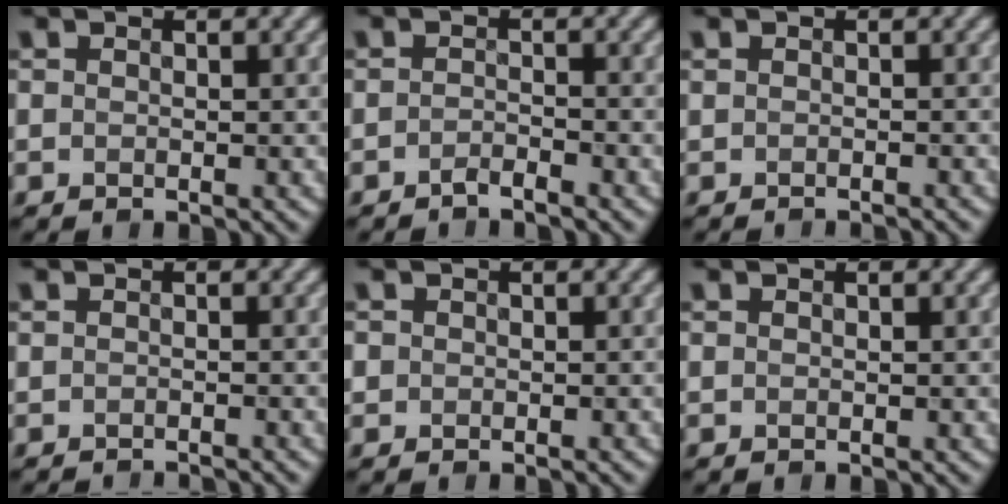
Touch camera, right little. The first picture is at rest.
{"total": 1.1, "force": [-1.1, 0.1, 0.3], "torque": [-0.006, 0.002, -0.021]}
{"total": 0.9, "force": [-0.7, 0.2, 0.5], "torque": [0.007, -0.010, -0.019]}
{"total": 1.5, "force": [-1.4, 0.1, 0.5], "torque": [0.008, -0.014, -0.025]}
{"total": 0.6, "force": [-0.6, 0.2, -0.2], "torque": [0.002, -0.003, -0.002]}
{"total": 0.0}